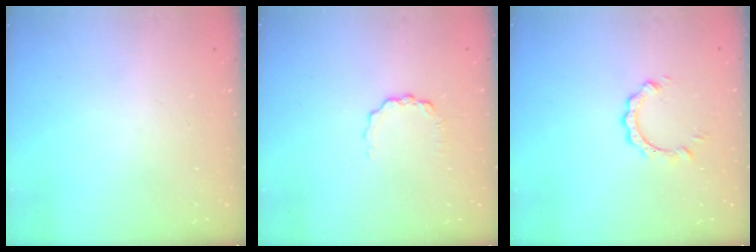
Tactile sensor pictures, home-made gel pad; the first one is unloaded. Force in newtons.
{"total": 3.8, "press": 3.7, "slide": 0.4}
{"total": 3.7, "press": 3.7, "slide": 0.0}